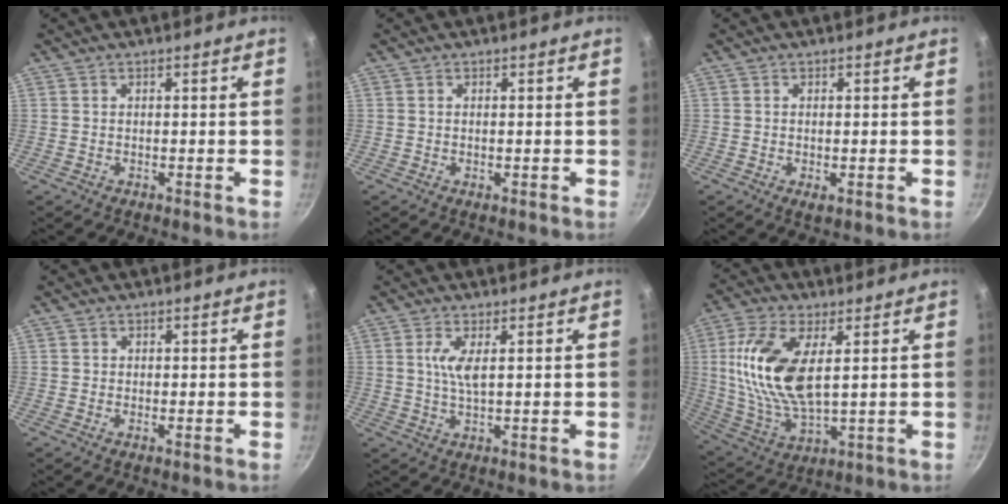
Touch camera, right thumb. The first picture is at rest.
{"total": 0.6, "force": [-0.1, 0.2, 0.6], "torque": [-0.011, -0.001, -0.002]}
{"total": 1.7, "force": [-0.5, 0.7, 1.5], "torque": [-0.028, -0.005, -0.007]}
{"total": 0.6, "force": [0.1, 0.6, 0.3], "torque": [-0.004, -0.002, -0.002]}
{"total": 4.4, "force": [1.2, 1.1, 4.1], "torque": [-0.085, -0.008, 0.024]}
{"total": 16.4, "force": [3.6, 7.8, 14.0], "torque": [-0.279, -0.013, 0.073]}